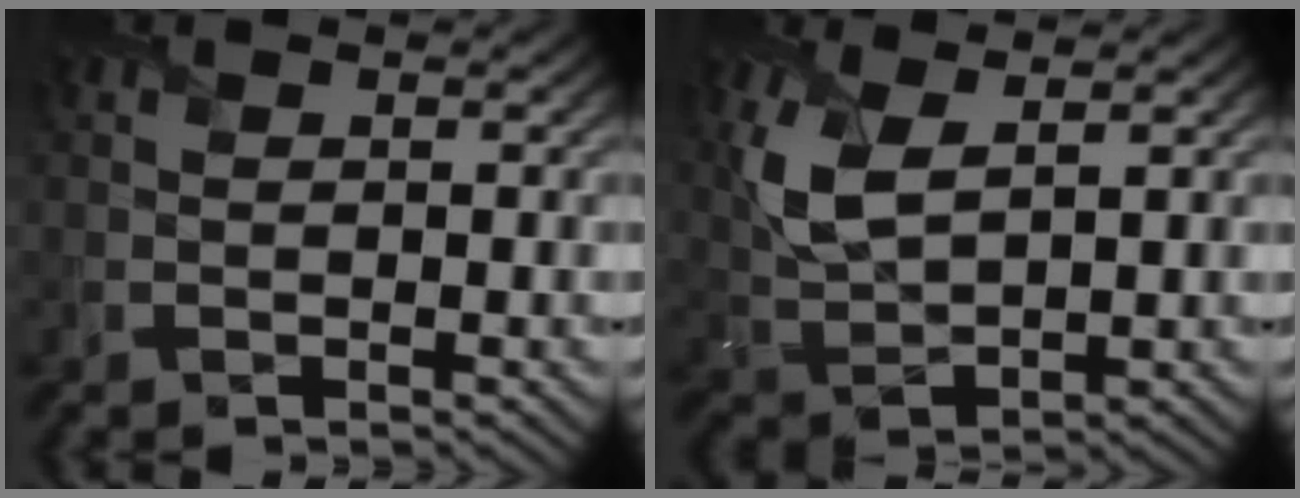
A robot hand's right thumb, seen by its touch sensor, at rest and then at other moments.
{"total": 6.7, "force": [2.7, 3.1, 5.2], "torque": [-0.132, 0.000, 0.056]}